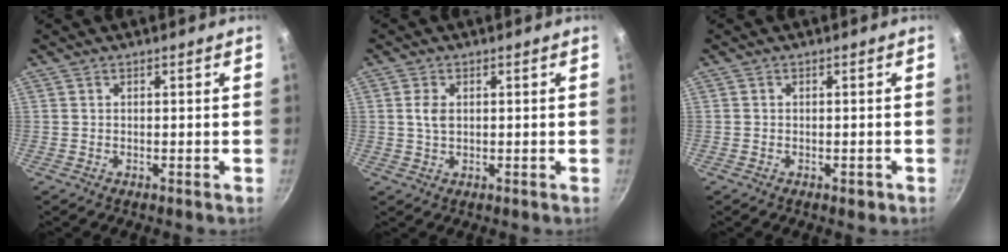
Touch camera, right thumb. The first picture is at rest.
{"total": 3.0, "force": [0.6, 1.9, 2.3], "torque": [-0.044, 0.000, 0.010]}
{"total": 1.5, "force": [-0.8, 1.0, 0.9], "torque": [-0.011, 0.005, -0.009]}